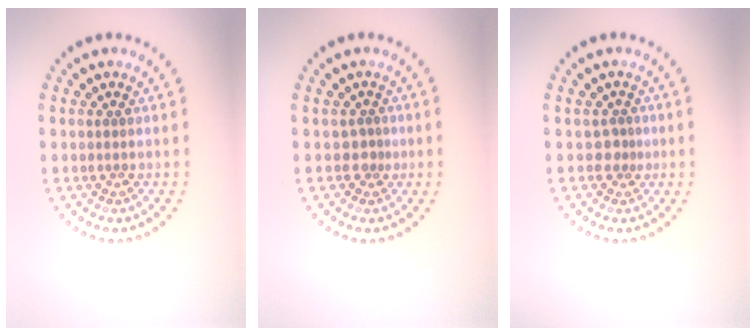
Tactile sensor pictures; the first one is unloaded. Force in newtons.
{"total": 1.0, "press": 0.6, "slide": 0.8}
{"total": 1.1, "press": 0.6, "slide": 0.9}